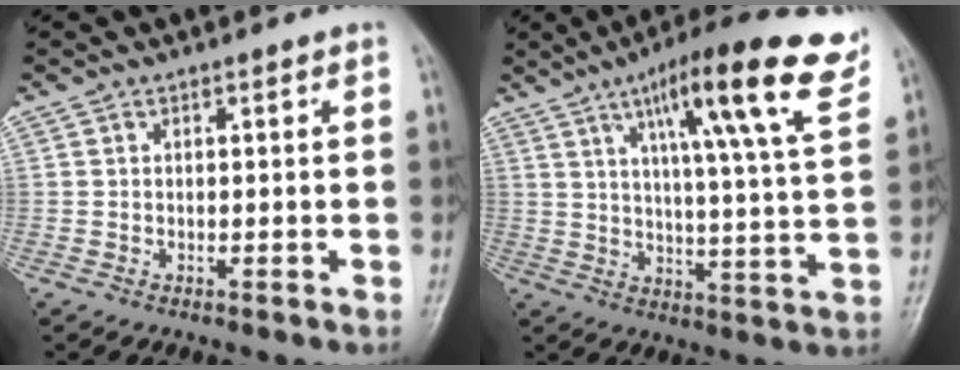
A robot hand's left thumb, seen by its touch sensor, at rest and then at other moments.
{"total": 20.0, "force": [10.6, 3.1, 16.7], "torque": [-0.227, -0.029, 0.153]}